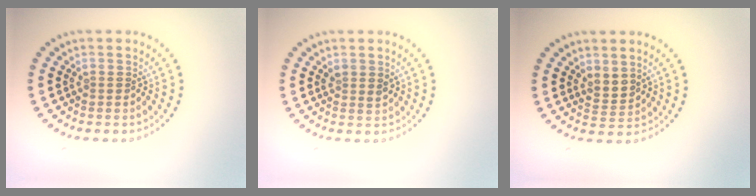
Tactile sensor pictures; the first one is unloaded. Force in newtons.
{"total": 1.0, "press": 0.9, "slide": 0.5}
{"total": 1.7, "press": 1.3, "slide": 1.0}